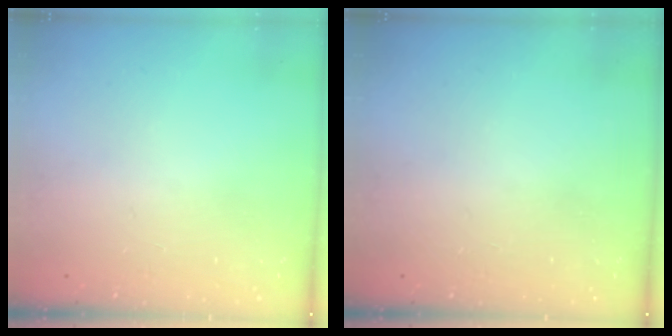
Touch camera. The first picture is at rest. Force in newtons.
{"total": 0.0}